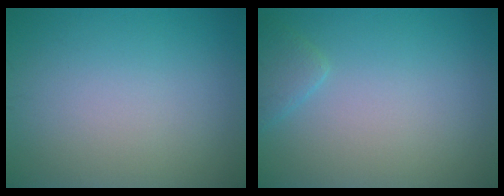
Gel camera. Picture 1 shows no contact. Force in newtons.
{"total": 1.5, "press": 1.5, "slide": 0.1}